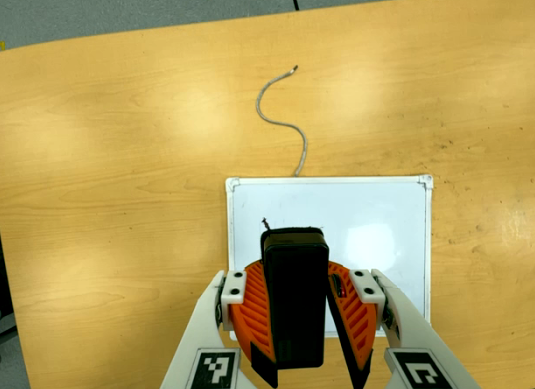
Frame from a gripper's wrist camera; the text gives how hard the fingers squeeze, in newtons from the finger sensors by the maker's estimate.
{"total": 9.0, "left": 9.3, "right": 8.7}